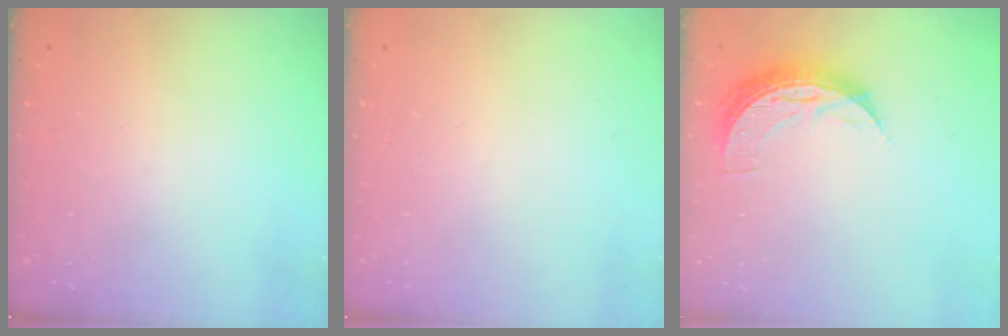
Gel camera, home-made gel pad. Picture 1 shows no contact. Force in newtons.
{"total": 0.0}
{"total": 8.3, "press": 8.3, "slide": 0.5}